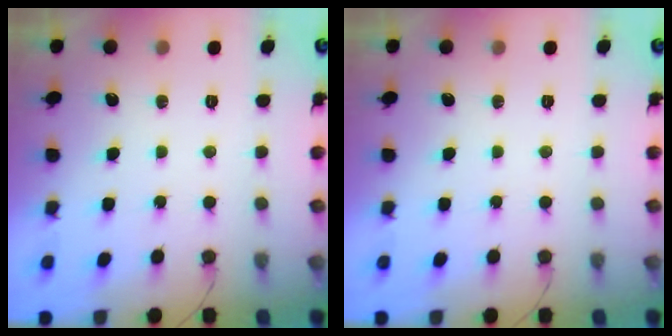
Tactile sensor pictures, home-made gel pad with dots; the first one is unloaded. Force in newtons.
{"total": 0.0}